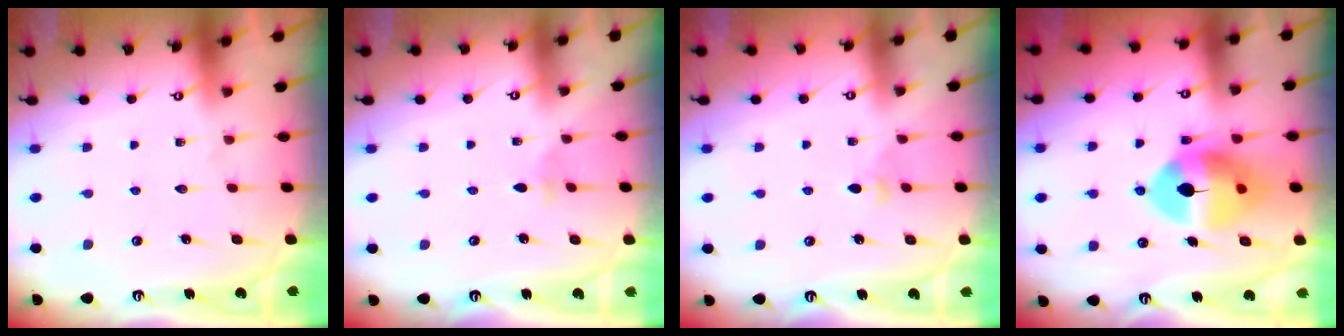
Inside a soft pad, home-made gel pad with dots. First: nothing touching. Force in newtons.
{"total": 1.8, "press": 1.8, "slide": 0.3}
{"total": 2.8, "press": 2.7, "slide": 0.8}
{"total": 13.0, "press": 12.8, "slide": 2.1}